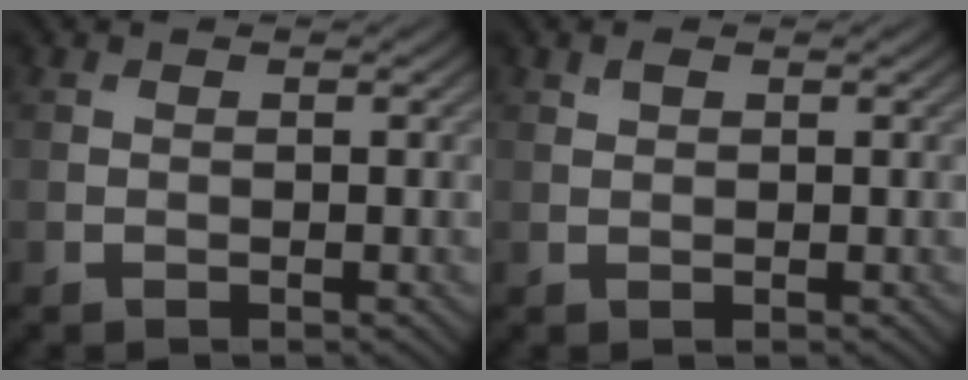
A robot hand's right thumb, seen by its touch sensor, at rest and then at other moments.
{"total": 0.8, "force": [0.5, 0.4, 0.4], "torque": [-0.012, 0.001, 0.010]}